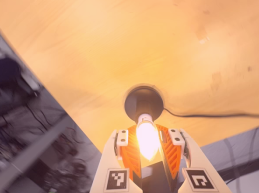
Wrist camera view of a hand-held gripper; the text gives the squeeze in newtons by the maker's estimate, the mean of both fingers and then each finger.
{"total": 15.0, "left": 14.9, "right": 15.1}